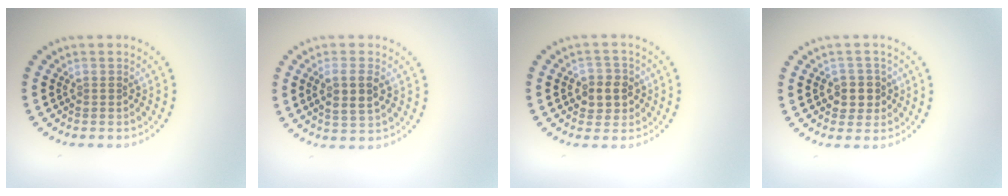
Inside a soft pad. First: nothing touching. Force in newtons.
{"total": 3.0, "press": 2.8, "slide": 0.9}
{"total": 2.7, "press": 2.6, "slide": 0.6}
{"total": 2.5, "press": 2.3, "slide": 0.9}